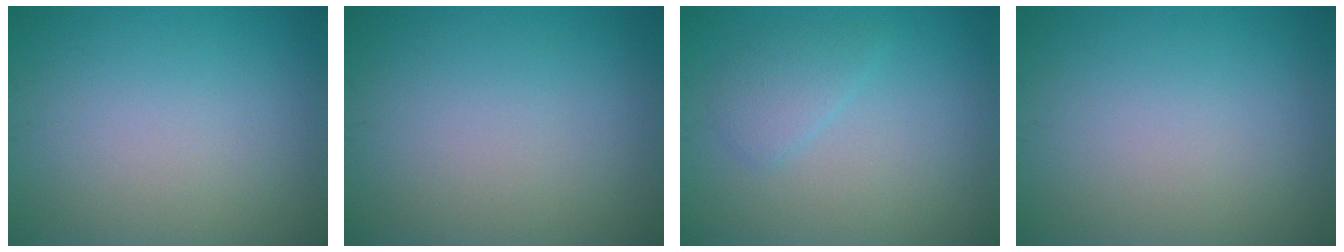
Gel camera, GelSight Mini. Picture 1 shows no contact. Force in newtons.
{"total": 0.0}
{"total": 1.8, "press": 1.8, "slide": 0.1}
{"total": 0.0}